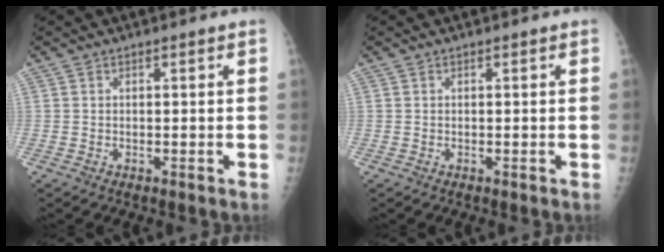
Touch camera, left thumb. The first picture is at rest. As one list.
[{"total": 0.0}]